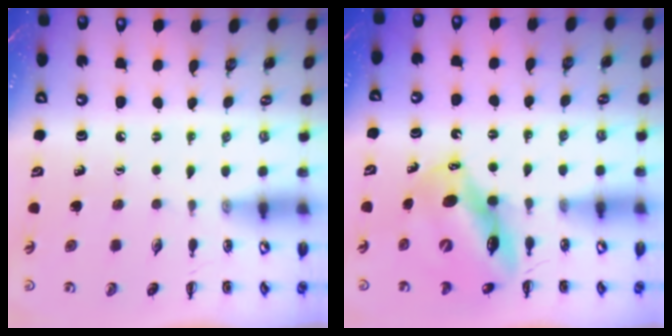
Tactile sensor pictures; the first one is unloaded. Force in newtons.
{"total": 12.0, "press": 11.7, "slide": 2.7}